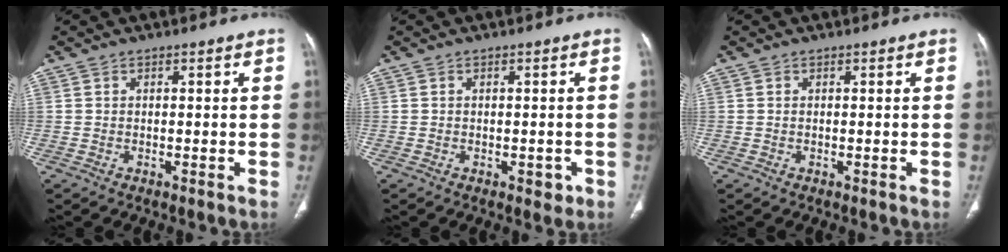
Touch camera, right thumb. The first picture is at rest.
{"total": 1.8, "force": [-0.7, 1.2, 1.2], "torque": [-0.006, 0.001, -0.005]}
{"total": 0.0}